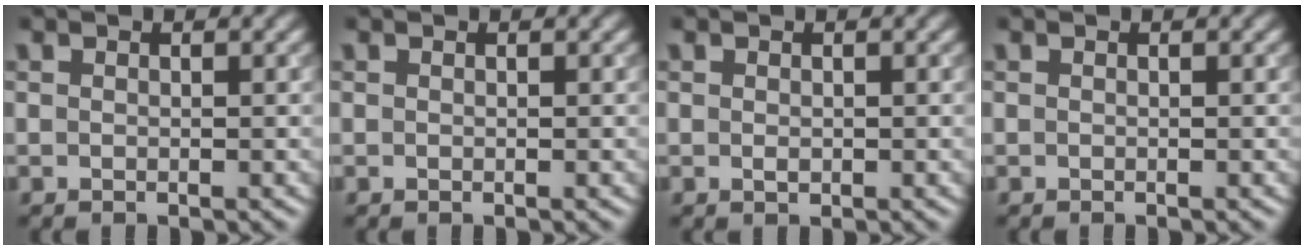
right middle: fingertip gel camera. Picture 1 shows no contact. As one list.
[{"total": 0.0}, {"total": 0.6, "force": [-0.1, 0.5, 0.5], "torque": [-0.006, -0.003, 0.001]}, {"total": 0.0}]